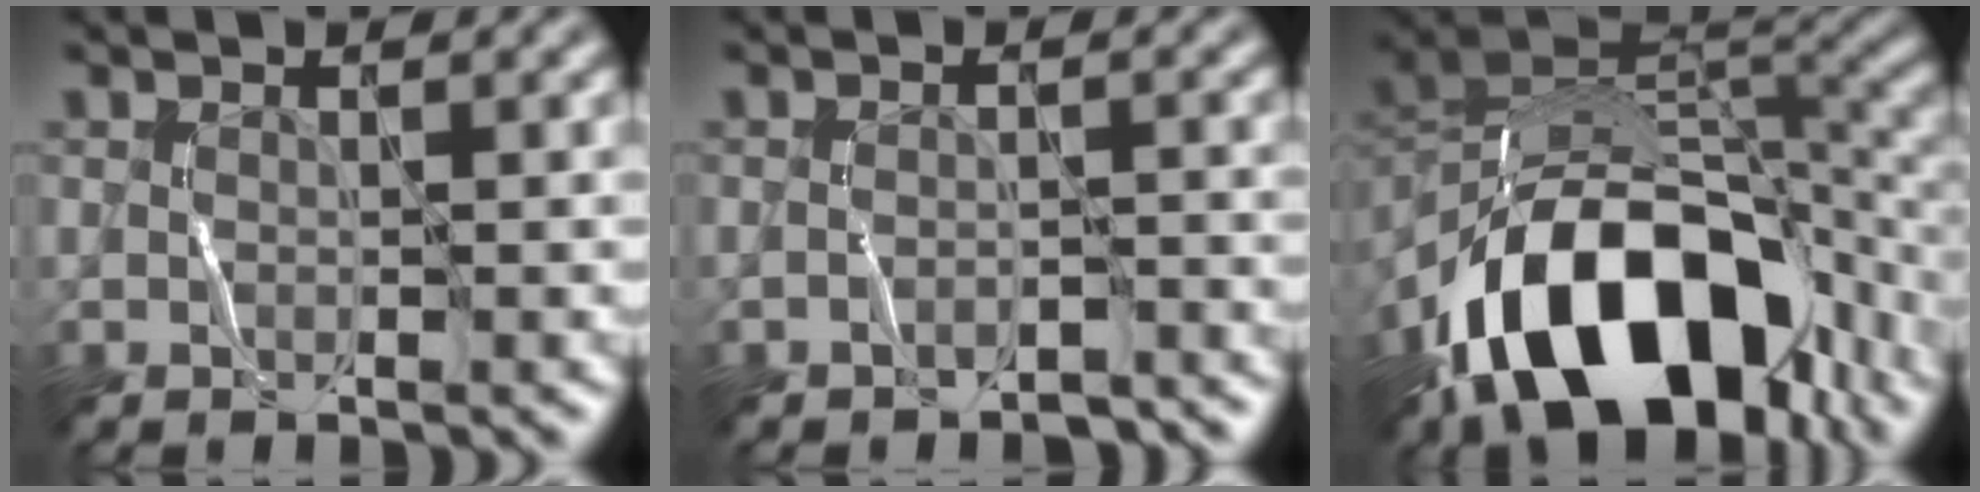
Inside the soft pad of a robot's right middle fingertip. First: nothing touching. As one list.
[{"total": 2.2, "force": [-2.1, 0.4, 0.3], "torque": [-0.002, 0.008, -0.028]}, {"total": 15.6, "force": [-8.3, 8.9, 9.9], "torque": [-0.165, 0.013, -0.142]}]